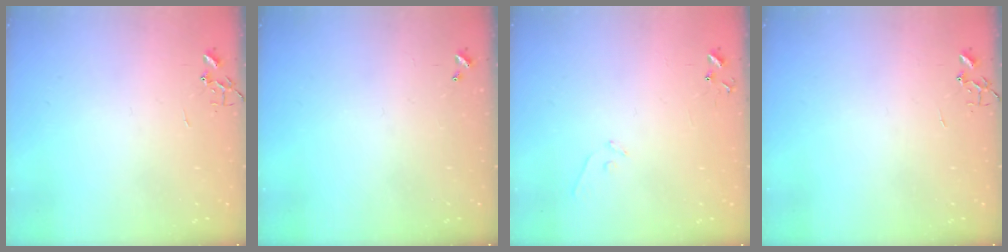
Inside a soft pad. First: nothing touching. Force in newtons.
{"total": 0.0}
{"total": 5.3, "press": 5.3, "slide": 0.4}
{"total": 0.0}